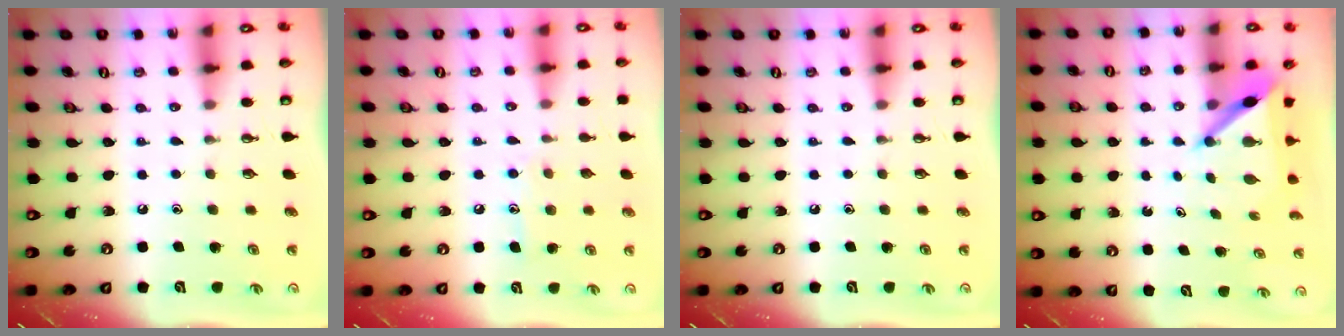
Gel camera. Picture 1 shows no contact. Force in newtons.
{"total": 7.9, "press": 7.9, "slide": 0.4}
{"total": 0.0}
{"total": 6.0, "press": 6.0, "slide": 0.4}